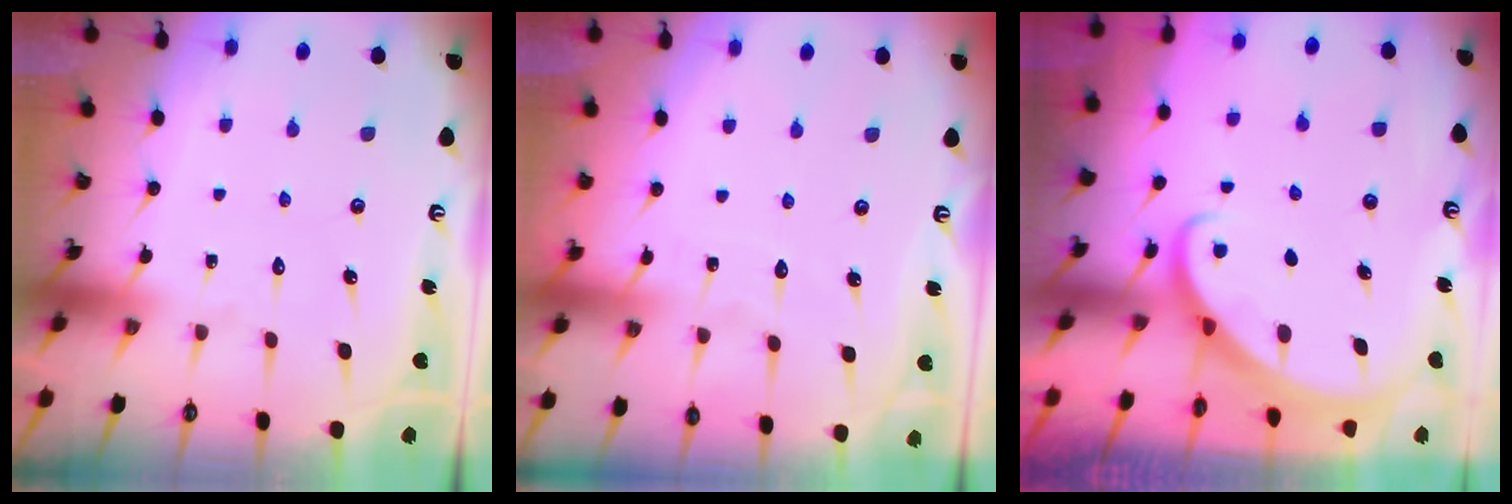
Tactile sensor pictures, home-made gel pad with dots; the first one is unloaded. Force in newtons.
{"total": 2.6, "press": 2.6, "slide": 0.2}
{"total": 2.6, "press": 2.6, "slide": 0.3}